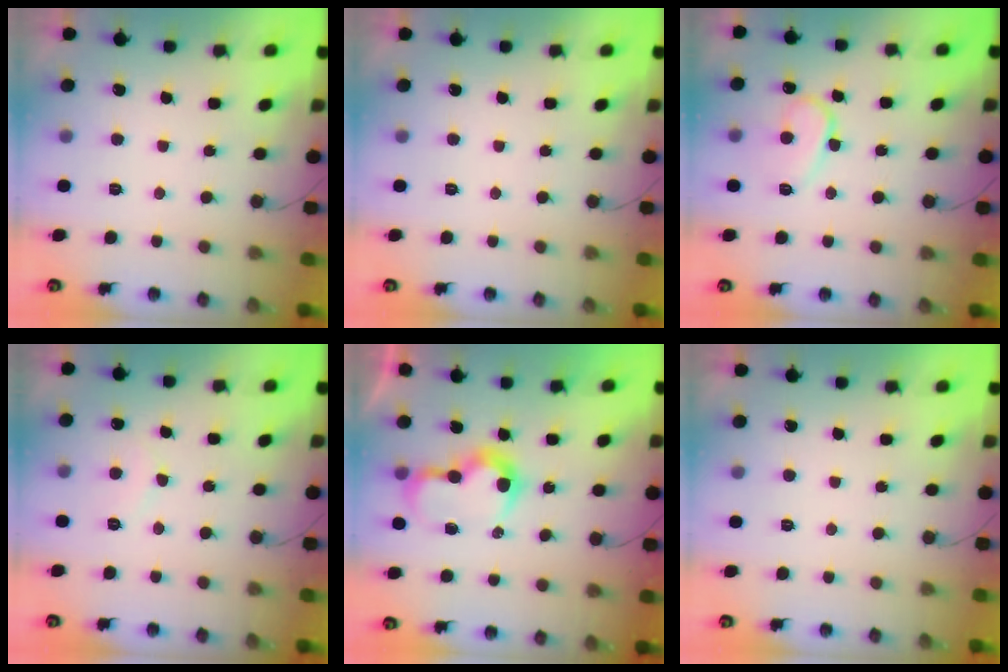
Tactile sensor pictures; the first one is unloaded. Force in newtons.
{"total": 0.0}
{"total": 10.2, "press": 10.2, "slide": 1.1}
{"total": 5.2, "press": 5.2, "slide": 0.5}
{"total": 8.7, "press": 8.7, "slide": 0.3}
{"total": 1.9, "press": 1.9, "slide": 0.0}